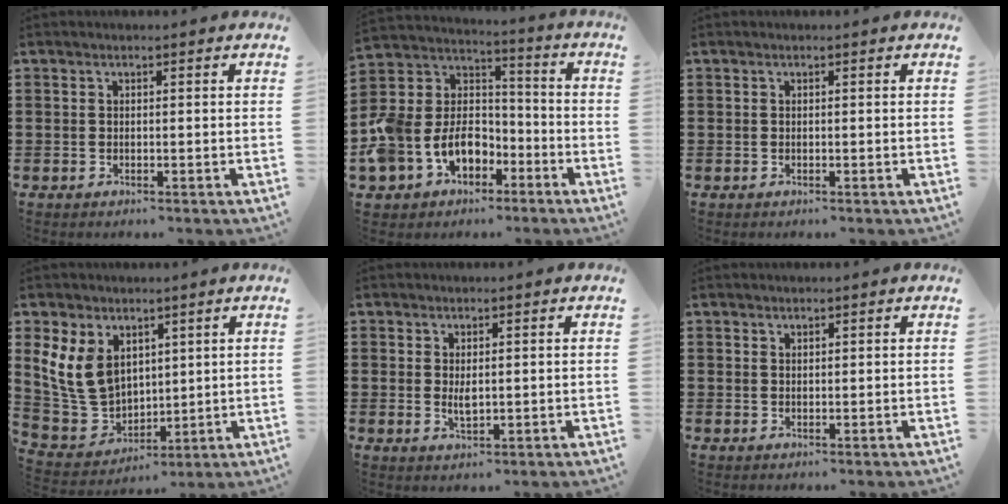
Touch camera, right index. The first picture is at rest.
{"total": 10.6, "force": [-5.2, 8.4, 3.8], "torque": [-0.112, 0.024, -0.096]}
{"total": 0.0}
{"total": 10.4, "force": [3.3, 8.0, 5.8], "torque": [-0.168, 0.002, 0.065]}
{"total": 2.2, "force": [0.5, 1.0, 1.9], "torque": [-0.038, 0.002, 0.008]}
{"total": 0.9, "force": [0.8, 0.4, 0.0], "torque": [-0.001, 0.002, 0.016]}